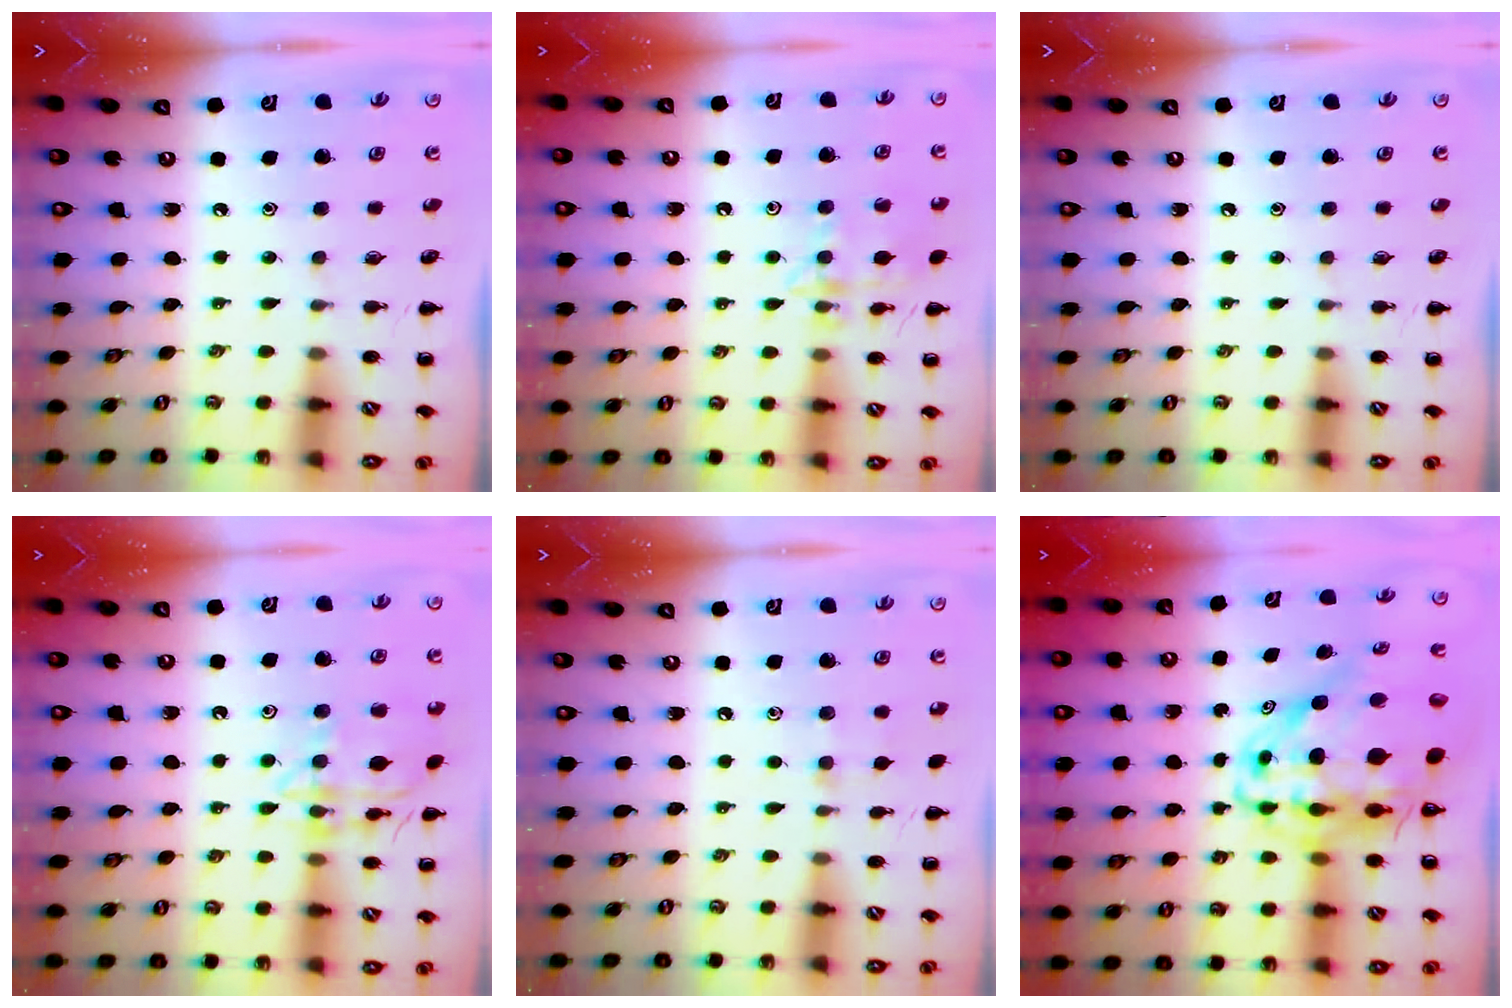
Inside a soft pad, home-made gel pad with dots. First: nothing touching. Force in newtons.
{"total": 13.8, "press": 13.7, "slide": 0.9}
{"total": 0.0}
{"total": 14.5, "press": 14.5, "slide": 0.2}
{"total": 6.1, "press": 5.8, "slide": 1.9}
{"total": 15.5, "press": 14.8, "slide": 4.6}